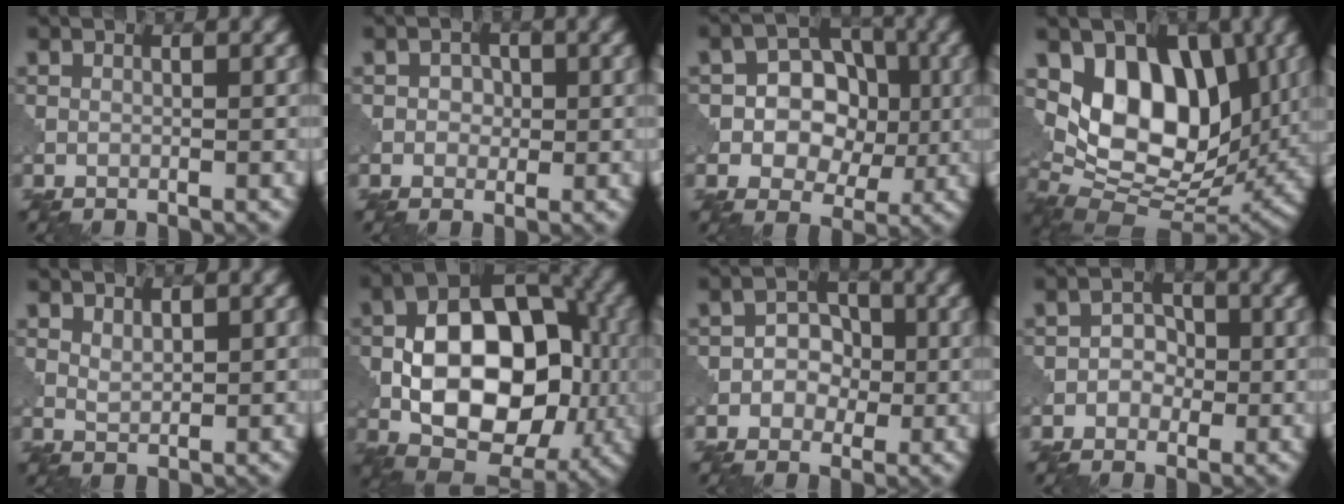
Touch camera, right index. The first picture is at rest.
{"total": 1.6, "force": [0.1, 1.4, 0.8], "torque": [-0.006, 0.000, -0.002]}
{"total": 6.8, "force": [-0.2, 5.4, 4.2], "torque": [-0.043, 0.007, -0.022]}
{"total": 11.1, "force": [2.8, 7.0, 8.1], "torque": [-0.127, -0.010, 0.043]}
{"total": 1.3, "force": [0.9, 0.6, 0.8], "torque": [-0.020, -0.001, 0.022]}
{"total": 13.2, "force": [-1.5, 8.3, 10.1], "torque": [-0.137, 0.015, -0.036]}
{"total": 3.2, "force": [-0.4, 2.7, 1.7], "torque": [-0.008, 0.001, -0.024]}
{"total": 2.1, "force": [-0.4, 1.8, 1.0], "torque": [0.003, 0.004, -0.017]}